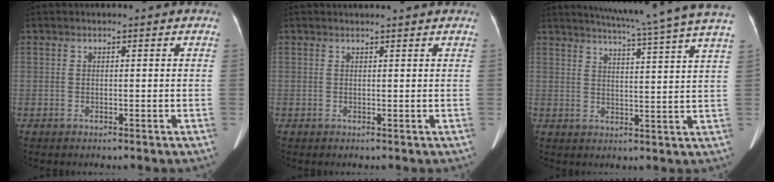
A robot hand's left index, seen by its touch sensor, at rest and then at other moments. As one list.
[{"total": 2.0, "force": [1.9, 0.3, 0.4], "torque": [-0.010, 0.019, 0.024]}, {"total": 17.7, "force": [15.3, -2.0, 8.7], "torque": [-0.142, -0.031, 0.185]}]